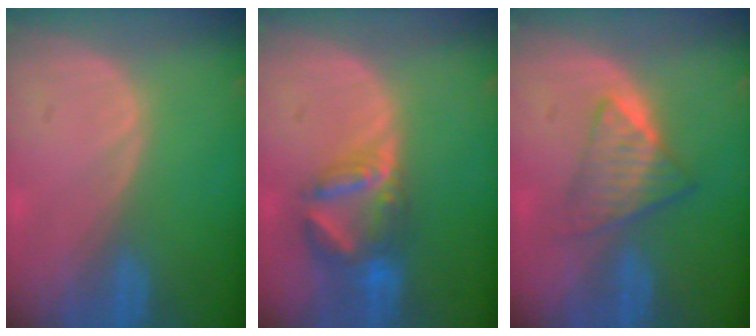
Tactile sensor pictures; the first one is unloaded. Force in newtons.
{"total": 6.9, "press": 6.3, "slide": 2.9}
{"total": 6.2, "press": 5.4, "slide": 3.1}